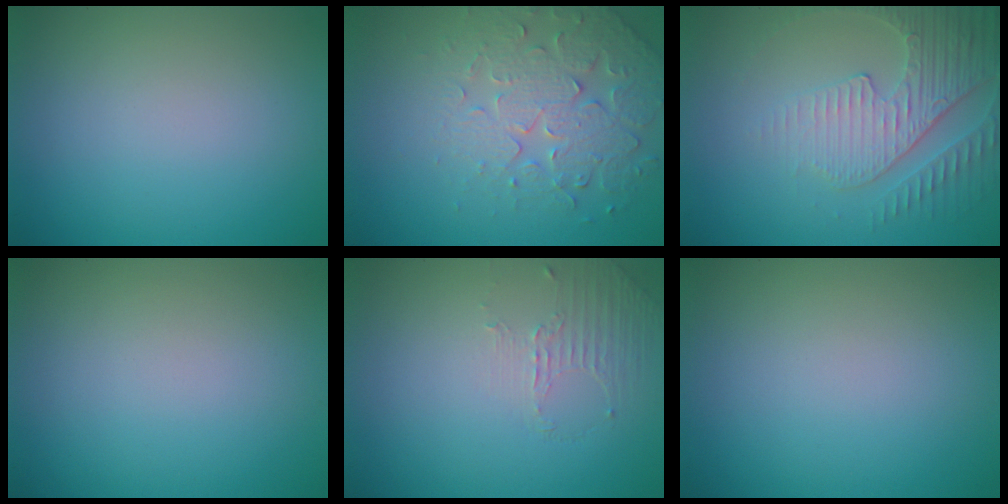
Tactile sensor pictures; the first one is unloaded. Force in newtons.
{"total": 4.1, "press": 3.9, "slide": 1.3}
{"total": 4.0, "press": 3.9, "slide": 1.0}
{"total": 0.0}
{"total": 1.2, "press": 0.4, "slide": 1.1}
{"total": 0.0}